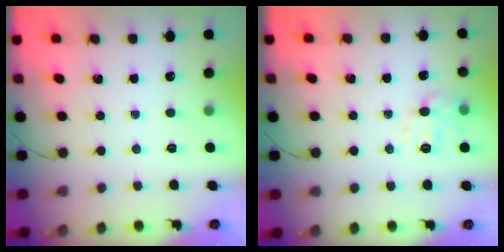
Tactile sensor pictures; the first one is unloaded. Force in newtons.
{"total": 9.2, "press": 9.1, "slide": 1.0}